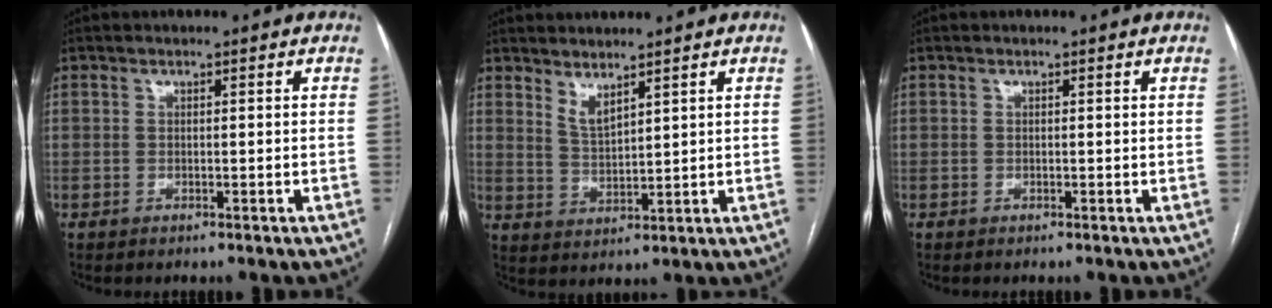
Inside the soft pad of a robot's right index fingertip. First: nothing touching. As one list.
[{"total": 3.3, "force": [2.7, 0.5, 1.8], "torque": [-0.037, -0.015, 0.063]}, {"total": 0.0}]